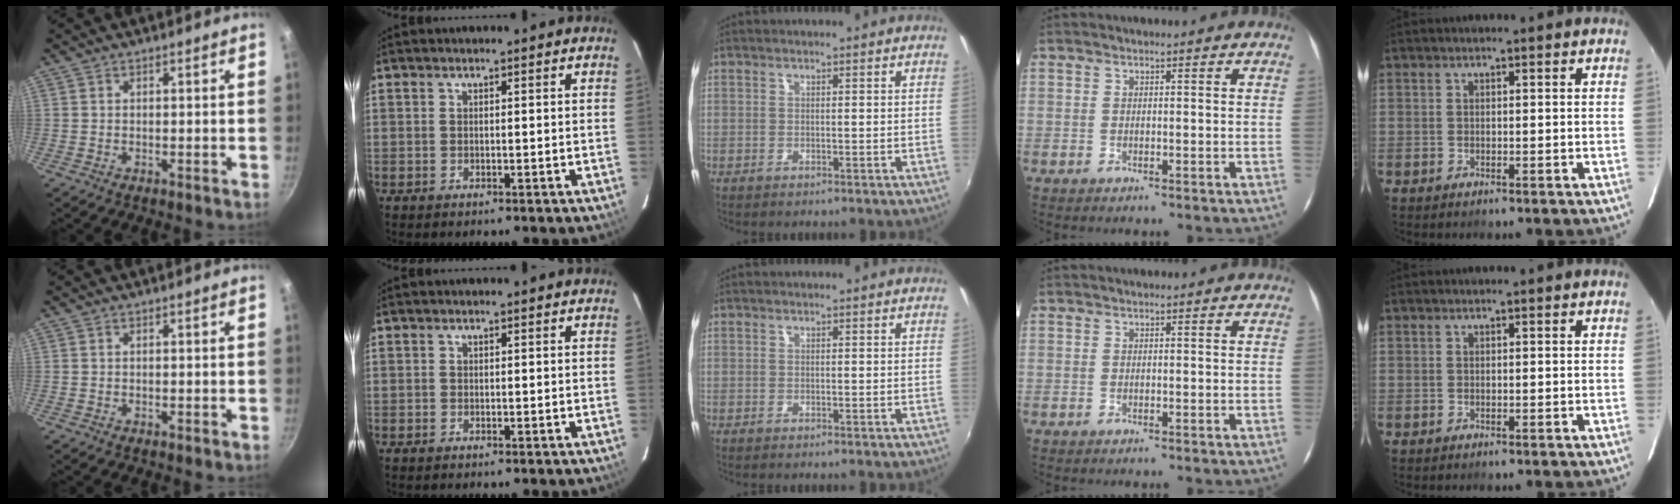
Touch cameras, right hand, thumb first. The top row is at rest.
{}